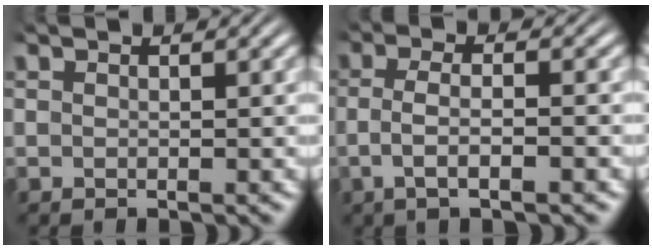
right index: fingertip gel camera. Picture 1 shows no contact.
{"total": 3.6, "force": [-1.0, 1.0, 3.3], "torque": [-0.066, -0.007, -0.016]}